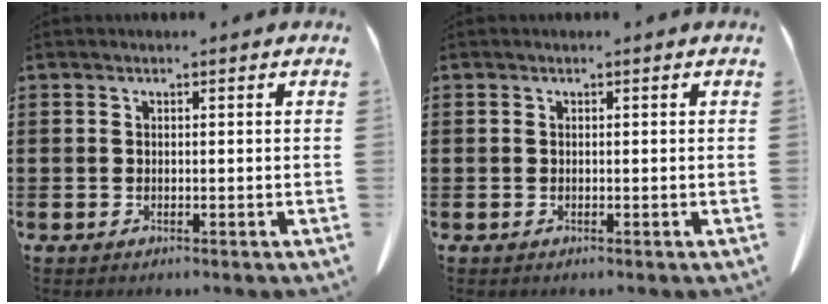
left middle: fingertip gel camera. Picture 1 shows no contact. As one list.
[{"total": 0.0}]